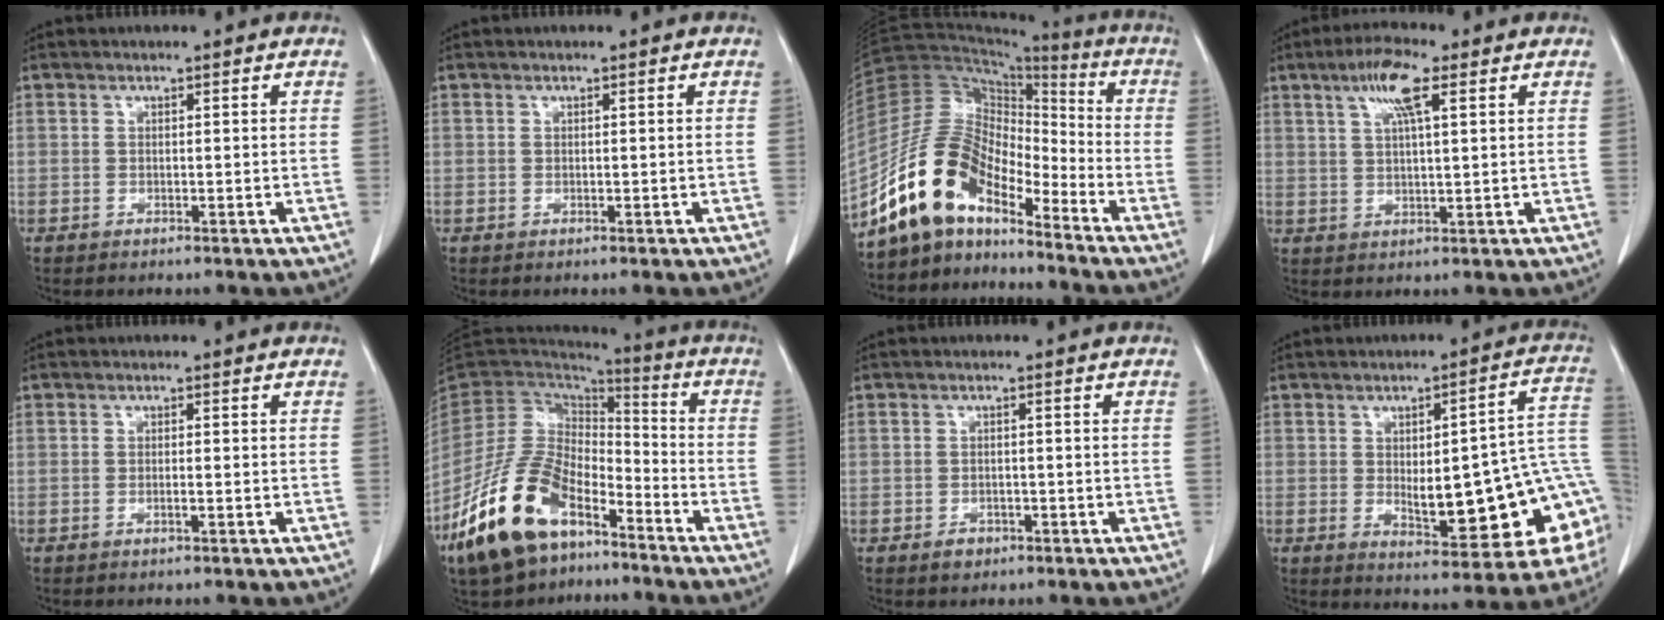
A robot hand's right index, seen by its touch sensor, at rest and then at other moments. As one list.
[{"total": 0.0}, {"total": 15.2, "force": [-11.8, 6.2, 7.4], "torque": [-0.144, 0.045, -0.223]}, {"total": 7.0, "force": [3.3, 1.5, 6.0], "torque": [-0.119, 0.011, 0.061]}, {"total": 1.1, "force": [-0.3, 0.2, 1.0], "torque": [-0.021, 0.001, -0.005]}, {"total": 18.4, "force": [-11.3, 8.5, 11.8], "torque": [-0.244, 0.002, -0.212]}, {"total": 2.6, "force": [-1.5, 2.0, 0.9], "torque": [-0.013, 0.004, -0.015]}, {"total": 20.6, "force": [-2.7, 5.5, 19.7], "torque": [-0.186, 0.027, -0.013]}]